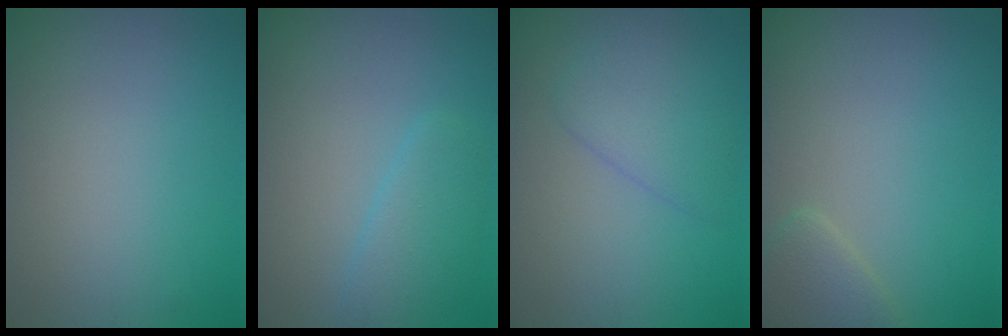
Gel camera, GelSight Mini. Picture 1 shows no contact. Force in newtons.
{"total": 2.7, "press": 2.7, "slide": 0.1}
{"total": 3.0, "press": 3.0, "slide": 0.2}
{"total": 2.3, "press": 2.3, "slide": 0.2}